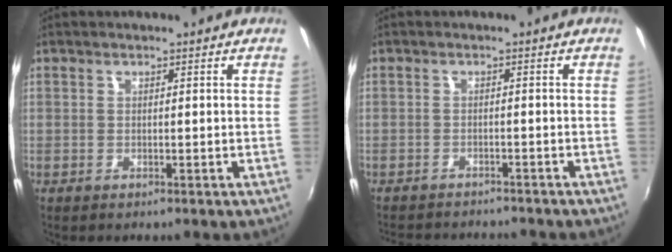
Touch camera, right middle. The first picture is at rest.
{"total": 8.6, "force": [-8.0, 1.8, 2.8], "torque": [-0.069, -0.013, -0.115]}